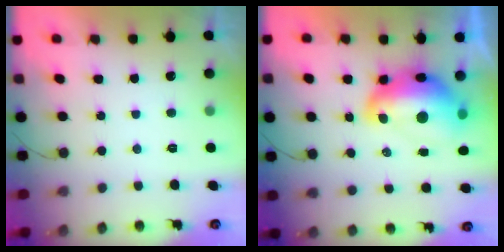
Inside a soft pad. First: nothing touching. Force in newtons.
{"total": 15.1, "press": 15.0, "slide": 1.1}